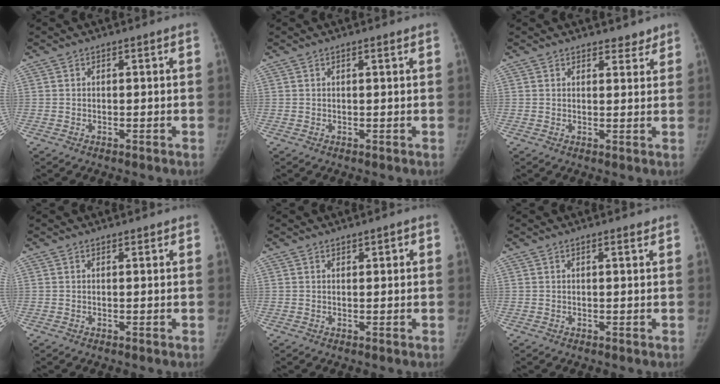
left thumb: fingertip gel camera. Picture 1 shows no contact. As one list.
[{"total": 0.6, "force": [0.4, 0.1, 0.5], "torque": [-0.008, 0.000, 0.005]}, {"total": 2.7, "force": [2.3, 1.4, 0.5], "torque": [0.017, -0.015, 0.027]}, {"total": 0.8, "force": [0.7, 0.4, 0.2], "torque": [-0.002, -0.005, 0.008]}, {"total": 1.5, "force": [0.8, 0.7, 1.0], "torque": [-0.007, -0.002, 0.011]}, {"total": 1.2, "force": [0.8, 0.3, 0.8], "torque": [-0.013, -0.004, 0.013]}]